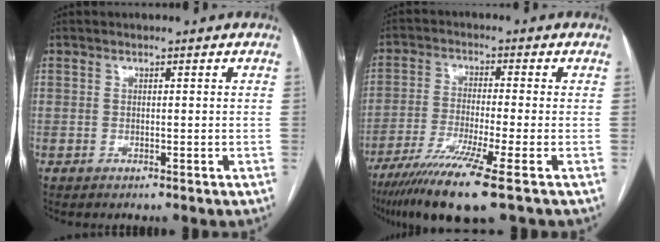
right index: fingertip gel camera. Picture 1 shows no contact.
{"total": 11.5, "force": [-7.3, -0.9, 8.8], "torque": [-0.167, -0.032, -0.128]}